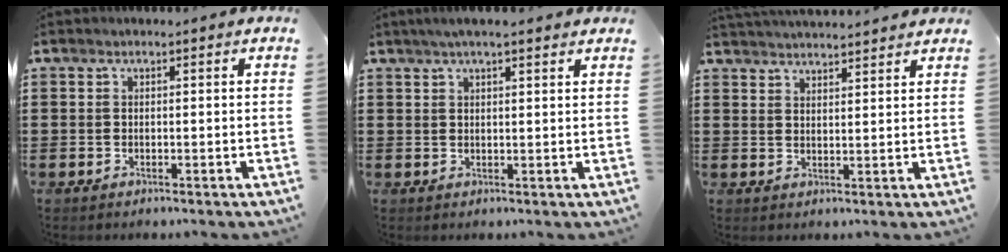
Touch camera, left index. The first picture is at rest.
{"total": 3.1, "force": [2.3, 0.3, 2.0], "torque": [-0.044, 0.005, 0.042]}
{"total": 2.9, "force": [2.9, -0.1, 0.0], "torque": [-0.009, -0.008, 0.054]}